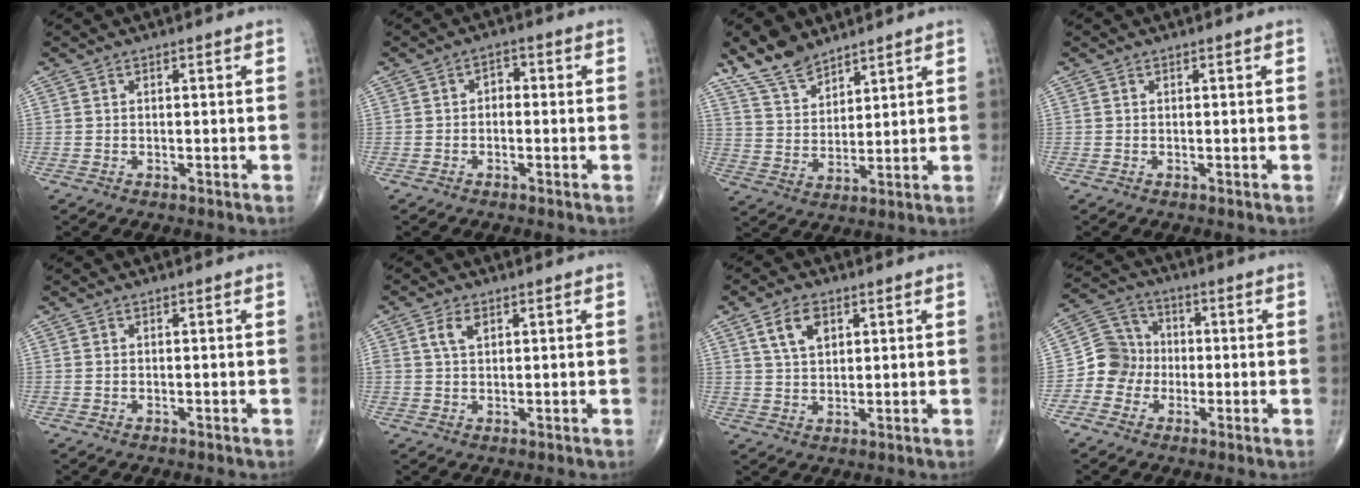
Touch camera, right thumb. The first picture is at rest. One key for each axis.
{"total": 2.3, "fx": -0.2, "fy": 1.7, "fz": 1.5, "tx": -0.005, "ty": 0.011, "tz": -0.014}
{"total": 8.8, "fx": 7.2, "fy": 3.8, "fz": 3.3, "tx": -0.050, "ty": -0.036, "tz": 0.147}
{"total": 0.0}
{"total": 0.0}
{"total": 3.4, "fx": 1.4, "fy": 1.9, "fz": 2.4, "tx": -0.045, "ty": 0.001, "tz": 0.029}
{"total": 6.0, "fx": 2.7, "fy": 3.6, "fz": 4.0, "tx": -0.062, "ty": -0.010, "tz": 0.051}
{"total": 7.8, "fx": -1.7, "fy": 7.4, "fz": 1.9, "tx": -0.002, "ty": 0.027, "tz": -0.044}